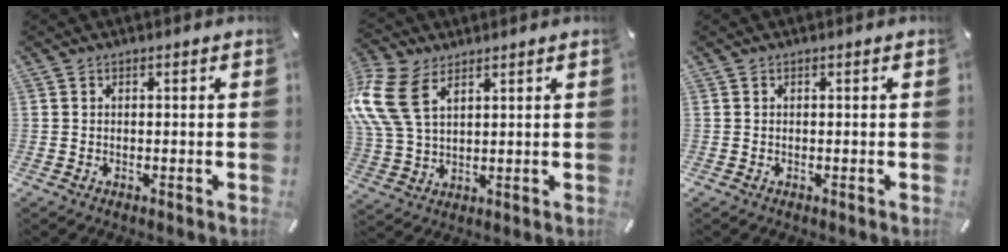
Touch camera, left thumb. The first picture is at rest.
{"total": 12.1, "force": [5.8, 7.3, 7.7], "torque": [-0.207, -0.014, 0.103]}
{"total": 0.0}